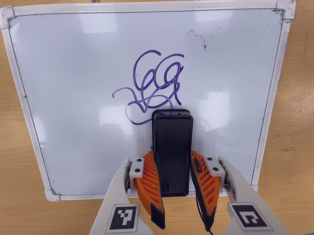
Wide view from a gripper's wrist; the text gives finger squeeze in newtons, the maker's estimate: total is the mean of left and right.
{"total": 8.7, "left": 6.9, "right": 10.5}